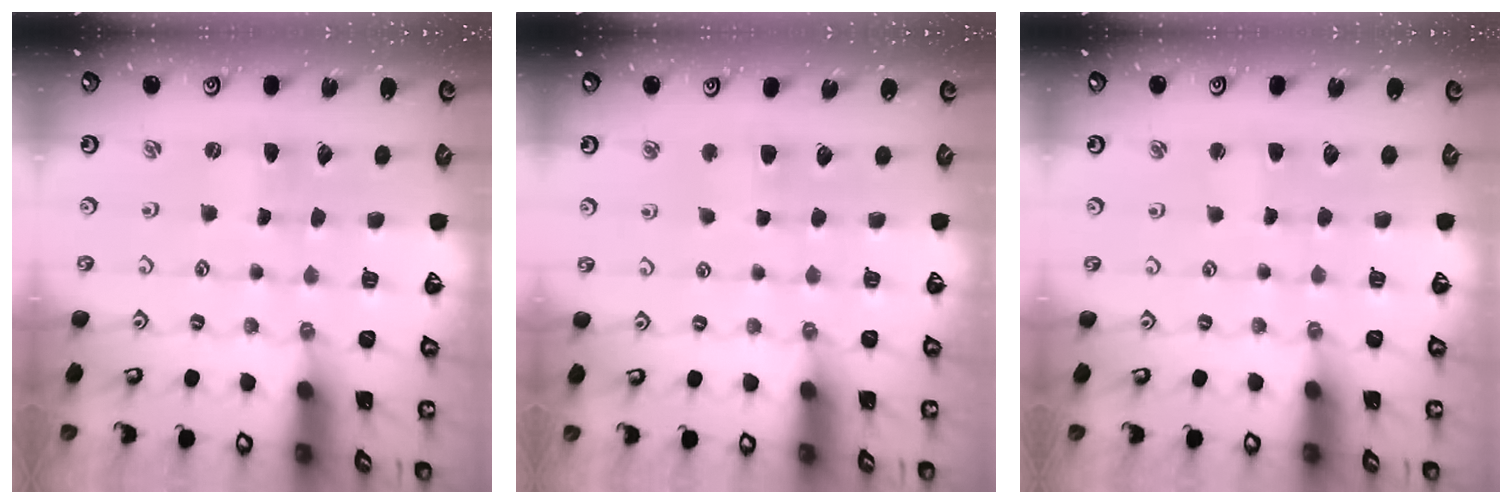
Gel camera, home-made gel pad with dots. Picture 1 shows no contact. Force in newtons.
{"total": 3.6, "press": 3.6, "slide": 0.7}
{"total": 1.8, "press": 1.7, "slide": 0.3}